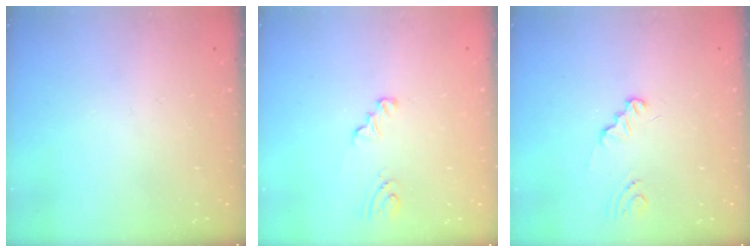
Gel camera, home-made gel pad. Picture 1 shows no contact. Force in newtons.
{"total": 2.5, "press": 2.5, "slide": 0.2}
{"total": 1.5, "press": 1.4, "slide": 0.1}